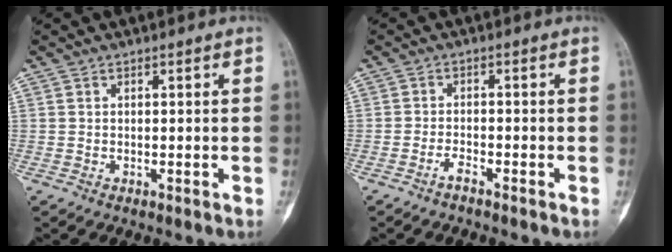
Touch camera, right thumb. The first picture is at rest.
{"total": 1.9, "force": [-1.6, 0.3, 1.0], "torque": [-0.026, 0.011, -0.032]}